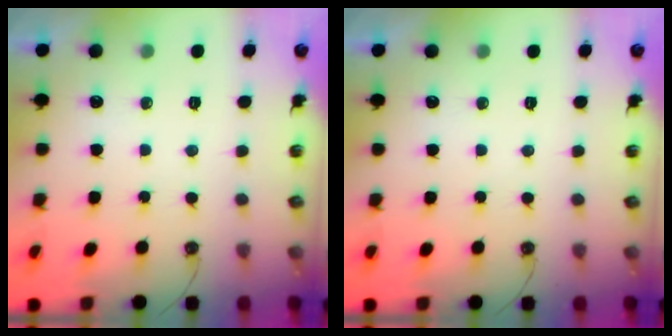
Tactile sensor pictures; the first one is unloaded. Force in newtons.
{"total": 0.0}